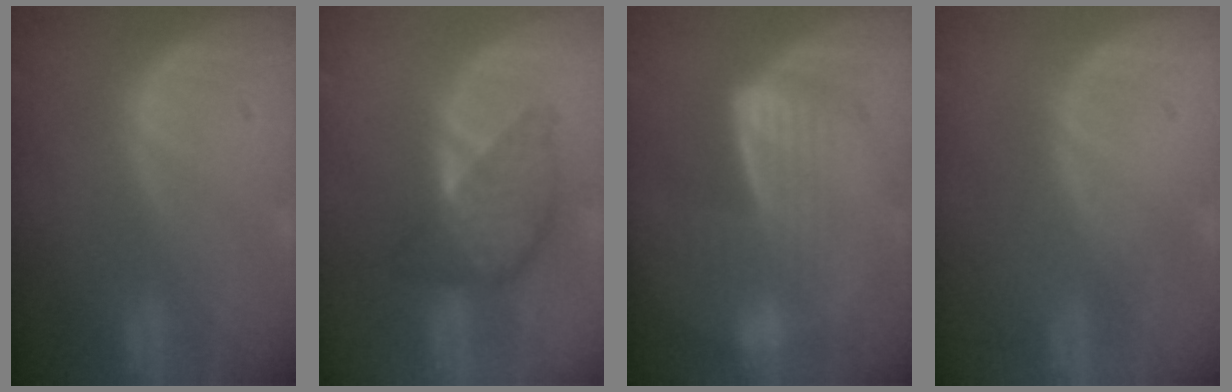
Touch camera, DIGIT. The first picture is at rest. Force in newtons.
{"total": 6.1, "press": 6.1, "slide": 0.4}
{"total": 7.0, "press": 5.9, "slide": 3.8}
{"total": 0.0}